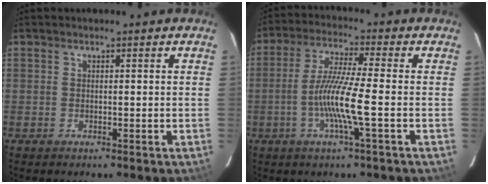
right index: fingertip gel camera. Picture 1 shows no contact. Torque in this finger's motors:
{"motor_torque": [1.25, -0.26, 0.79, 0.21]}